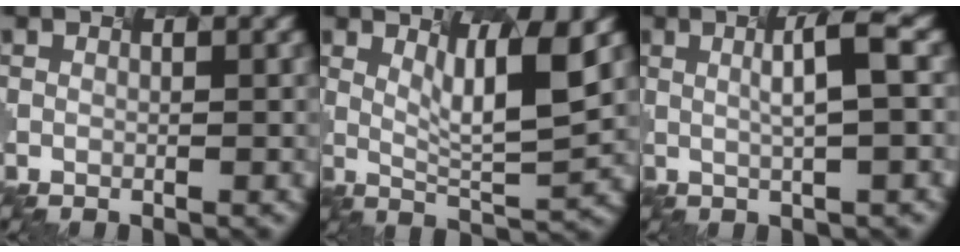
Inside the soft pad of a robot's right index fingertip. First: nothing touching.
{"total": 3.3, "force": [1.4, -0.4, 3.0], "torque": [-0.091, -0.024, 0.056]}
{"total": 2.6, "force": [0.0, -0.6, 2.5], "torque": [-0.067, 0.002, 0.026]}